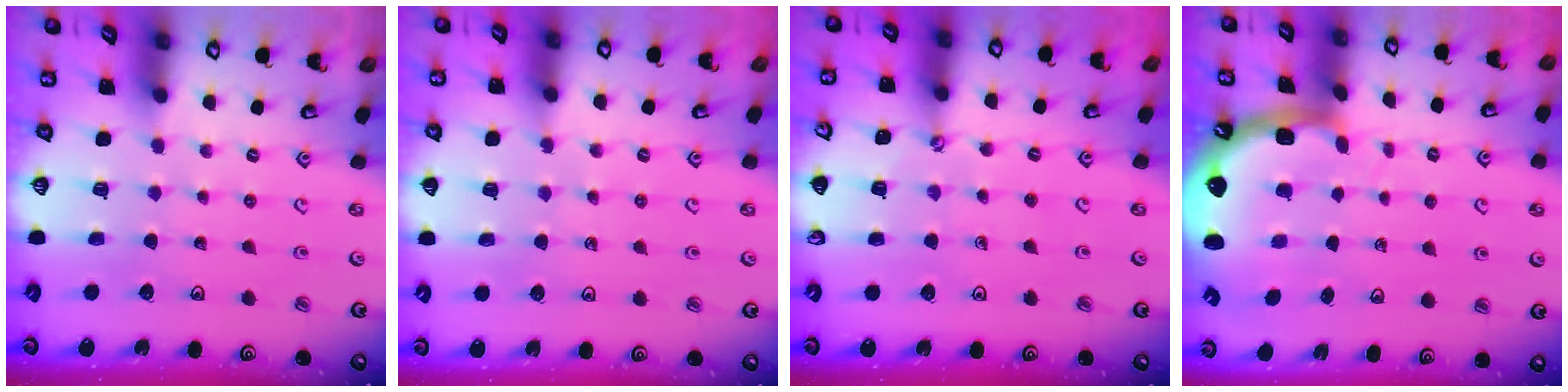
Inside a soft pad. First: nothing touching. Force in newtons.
{"total": 4.0, "press": 3.9, "slide": 0.9}
{"total": 1.9, "press": 1.9, "slide": 0.2}
{"total": 3.8, "press": 3.6, "slide": 1.2}